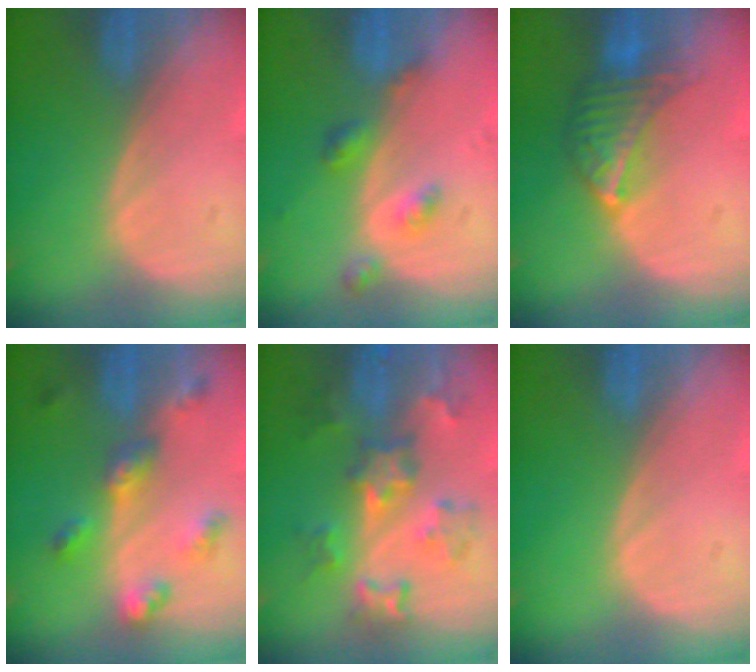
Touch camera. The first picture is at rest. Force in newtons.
{"total": 4.5, "press": 4.0, "slide": 1.9}
{"total": 6.8, "press": 6.2, "slide": 2.8}
{"total": 6.6, "press": 5.8, "slide": 3.1}
{"total": 7.9, "press": 7.7, "slide": 1.6}
{"total": 0.0}